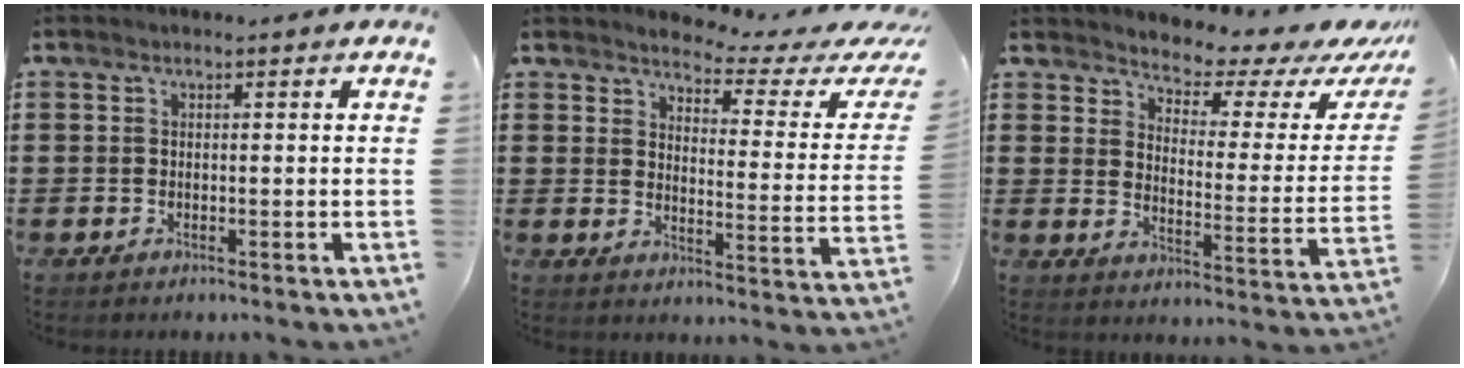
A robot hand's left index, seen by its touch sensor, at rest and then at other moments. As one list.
[{"total": 3.4, "force": [3.1, 0.3, 1.6], "torque": [-0.035, -0.031, 0.041]}, {"total": 4.0, "force": [3.8, 0.8, 0.9], "torque": [-0.027, -0.036, 0.056]}]